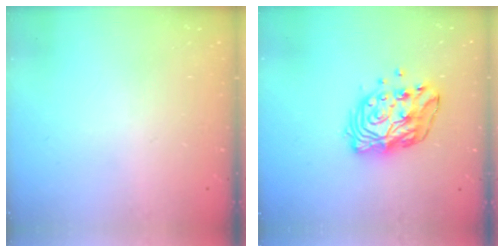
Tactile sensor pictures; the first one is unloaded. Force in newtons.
{"total": 14.1, "press": 14.0, "slide": 1.3}